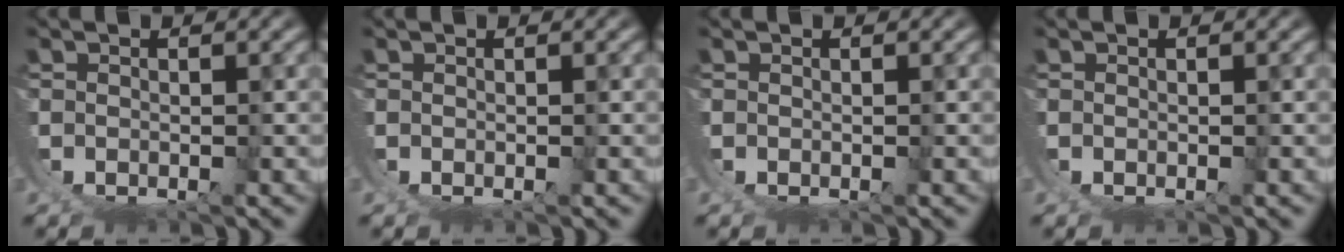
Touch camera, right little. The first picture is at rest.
{"total": 0.0}
{"total": 0.0}
{"total": 0.0}